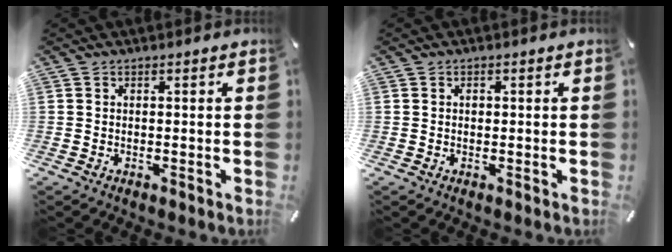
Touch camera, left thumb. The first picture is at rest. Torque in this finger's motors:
{"motor_torque": [0.09, 0.26, -0.29, -0.21, 0.00]}